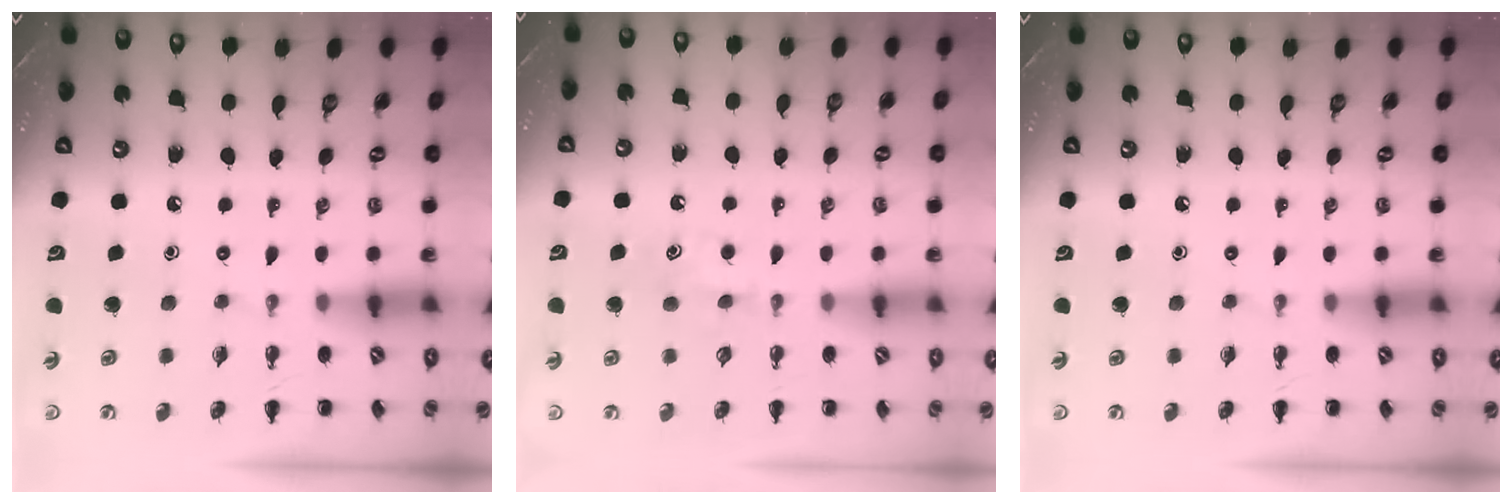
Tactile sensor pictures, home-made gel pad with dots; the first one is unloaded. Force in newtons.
{"total": 4.9, "press": 4.7, "slide": 1.4}
{"total": 0.0}